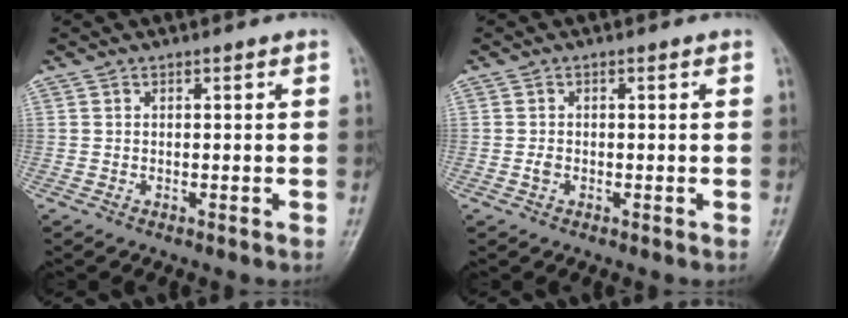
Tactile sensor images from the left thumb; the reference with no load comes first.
{"total": 1.1, "force": [-0.4, 0.7, 0.7], "torque": [-0.013, 0.000, -0.008]}